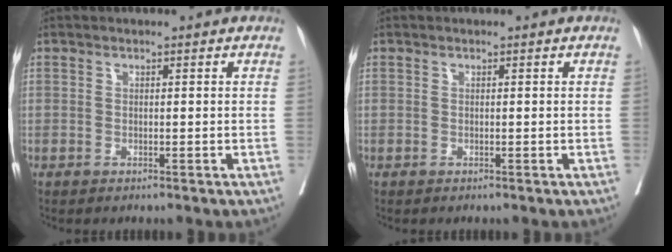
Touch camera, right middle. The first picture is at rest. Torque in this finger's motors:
{"motor_torque": [-0.01, -0.01, -0.01, -0.01]}